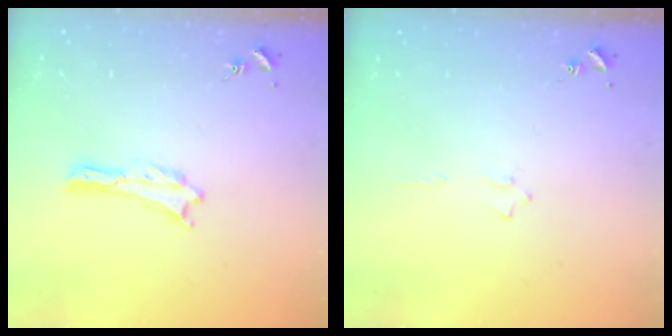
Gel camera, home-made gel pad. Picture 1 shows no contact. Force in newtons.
{"total": 0.5, "press": 0.5, "slide": 0.2}